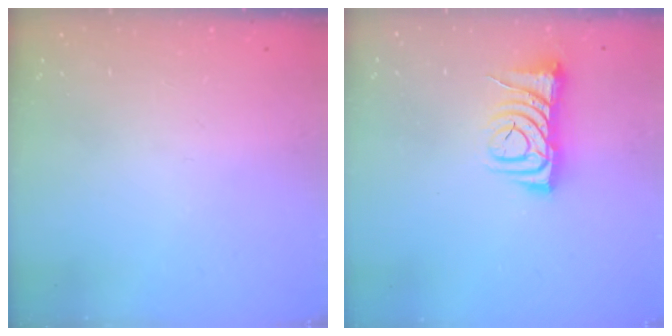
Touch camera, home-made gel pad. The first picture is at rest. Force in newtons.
{"total": 6.8, "press": 6.7, "slide": 1.0}